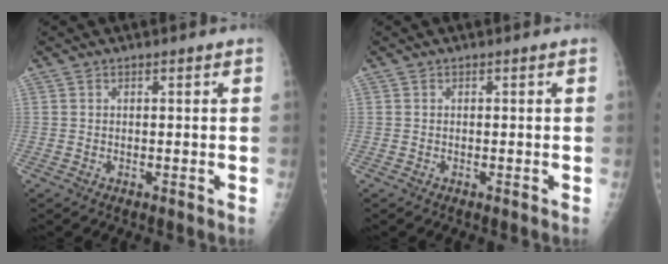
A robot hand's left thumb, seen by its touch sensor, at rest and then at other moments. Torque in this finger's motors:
{"motor_torque": [0.00, 0.00, 0.00, 0.00, 0.00]}